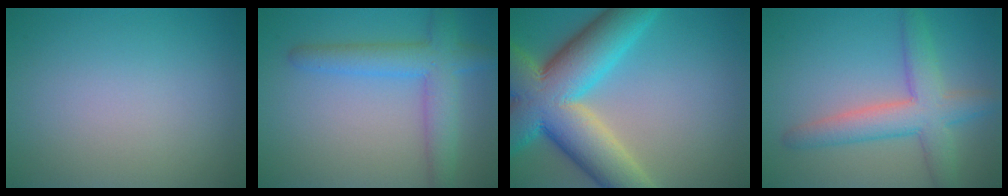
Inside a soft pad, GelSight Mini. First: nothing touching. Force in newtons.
{"total": 4.9, "press": 4.9, "slide": 0.3}
{"total": 13.6, "press": 13.5, "slide": 1.0}
{"total": 5.5, "press": 5.5, "slide": 0.3}